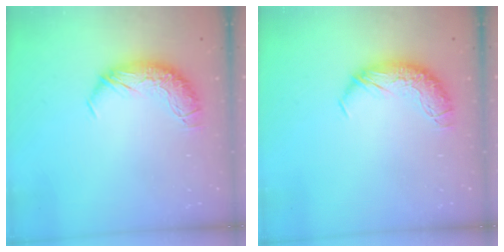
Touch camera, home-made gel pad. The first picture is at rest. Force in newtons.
{"total": 0.0}